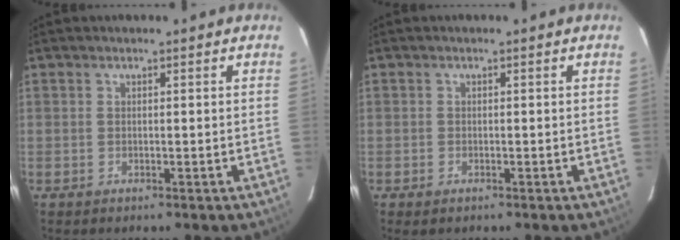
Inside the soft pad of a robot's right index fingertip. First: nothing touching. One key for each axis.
{"total": 1.1, "fx": -0.8, "fy": 0.7, "fz": 0.4, "tx": -0.008, "ty": -0.002, "tz": -0.014}